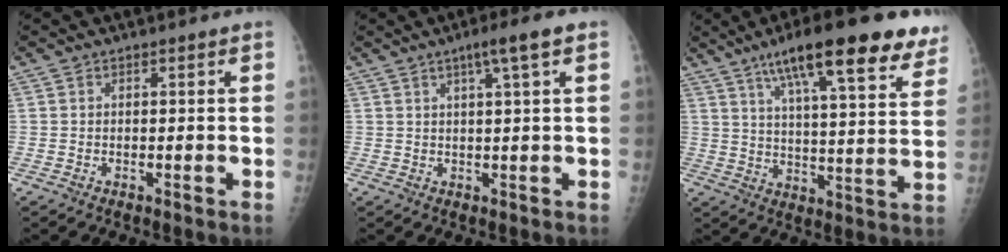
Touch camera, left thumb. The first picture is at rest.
{"total": 5.1, "force": [2.5, -0.2, 4.4], "torque": [-0.074, -0.002, 0.041]}
{"total": 22.4, "force": [14.5, 5.2, 16.3], "torque": [-0.216, -0.035, 0.209]}